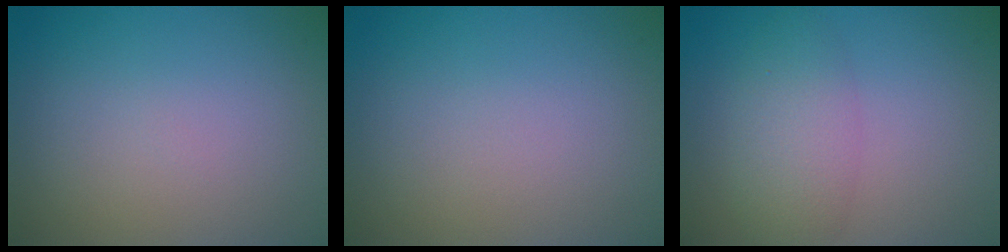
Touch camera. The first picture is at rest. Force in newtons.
{"total": 0.0}
{"total": 3.4, "press": 3.4, "slide": 0.3}